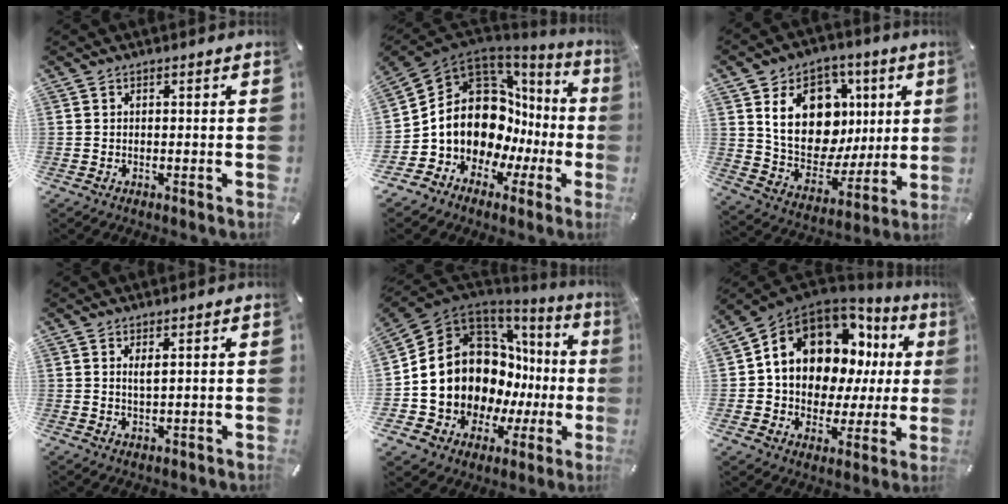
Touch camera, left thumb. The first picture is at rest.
{"total": 14.5, "force": [2.3, 11.9, 8.1], "torque": [-0.153, -0.055, 0.056]}
{"total": 18.7, "force": [5.3, 14.5, 10.6], "torque": [-0.178, -0.021, 0.105]}
{"total": 2.0, "force": [1.0, 0.6, 1.6], "torque": [-0.027, -0.002, 0.016]}
{"total": 18.4, "force": [0.8, 14.5, 11.3], "torque": [-0.183, -0.056, 0.050]}
{"total": 14.0, "force": [6.1, 10.6, 6.8], "torque": [-0.121, -0.047, 0.113]}